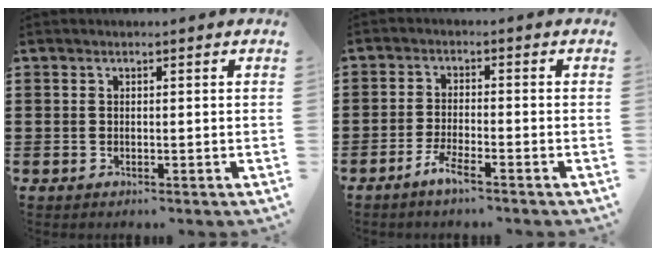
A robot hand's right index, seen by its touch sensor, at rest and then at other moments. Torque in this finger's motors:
{"motor_torque": [-0.56, 0.61, 0.07, 0.01]}